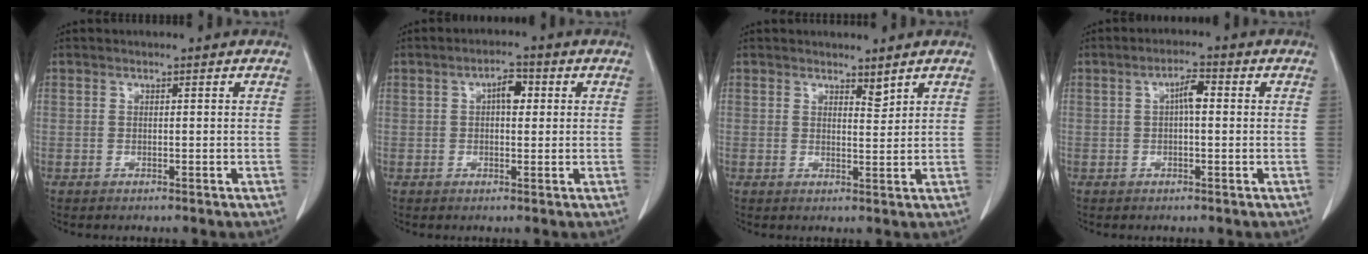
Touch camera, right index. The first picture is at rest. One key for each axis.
{"total": 3.3, "fx": 0.8, "fy": 1.6, "fz": 2.9, "tx": -0.046, "ty": 0.011, "tz": 0.010}
{"total": 1.8, "fx": 1.6, "fy": 0.4, "fz": 0.6, "tx": -0.011, "ty": -0.009, "tz": 0.029}
{"total": 3.2, "fx": 0.4, "fy": 0.9, "fz": 3.0, "tx": -0.052, "ty": 0.010, "tz": 0.005}